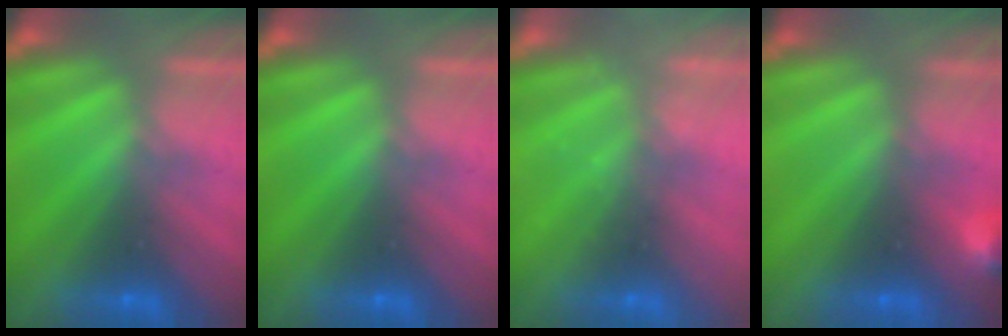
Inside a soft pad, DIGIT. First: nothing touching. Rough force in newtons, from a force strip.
{"total": 0.0}
{"total": 2.2}
{"total": 2.9}